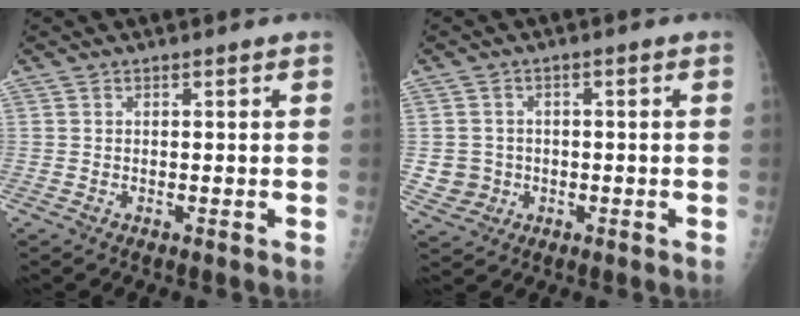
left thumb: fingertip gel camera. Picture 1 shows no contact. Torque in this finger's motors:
{"motor_torque": [-0.23, 0.19, 0.00, -0.01, 0.00]}